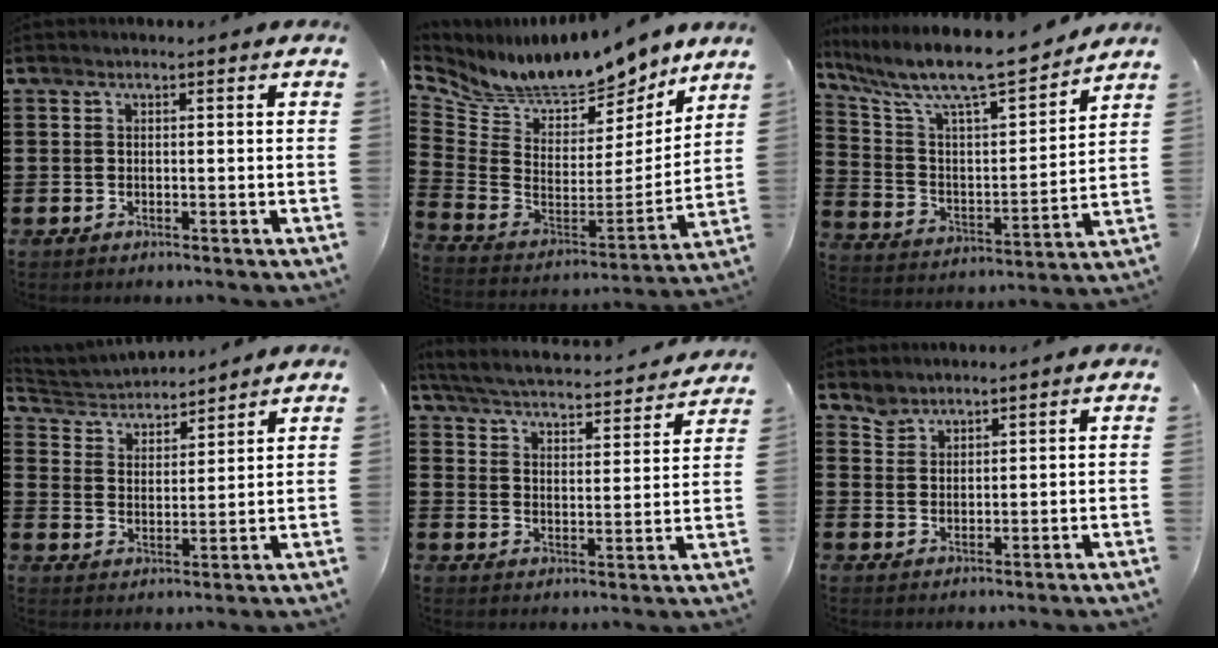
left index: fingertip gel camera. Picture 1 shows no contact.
{"total": 8.5, "force": [8.0, 2.0, 2.1], "torque": [-0.076, -0.068, 0.137]}
{"total": 10.1, "force": [8.8, 1.3, 4.8], "torque": [-0.125, -0.065, 0.143]}
{"total": 3.9, "force": [3.9, 0.7, -0.1], "torque": [-0.021, -0.021, 0.066]}
{"total": 3.9, "force": [3.8, -0.2, 0.9], "torque": [-0.039, -0.032, 0.058]}
{"total": 2.7, "force": [2.6, 0.9, -0.3], "torque": [-0.002, -0.004, 0.052]}